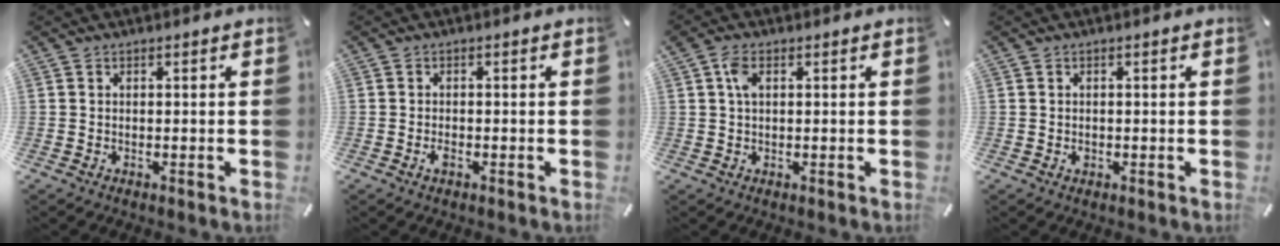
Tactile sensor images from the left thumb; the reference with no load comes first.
{"total": 1.5, "force": [-0.8, 0.6, 1.1], "torque": [-0.027, -0.002, -0.017]}
{"total": 3.5, "force": [1.1, 1.8, 2.8], "torque": [-0.068, 0.005, 0.016]}
{"total": 0.8, "force": [-0.2, 0.7, 0.5], "torque": [-0.009, 0.002, -0.005]}